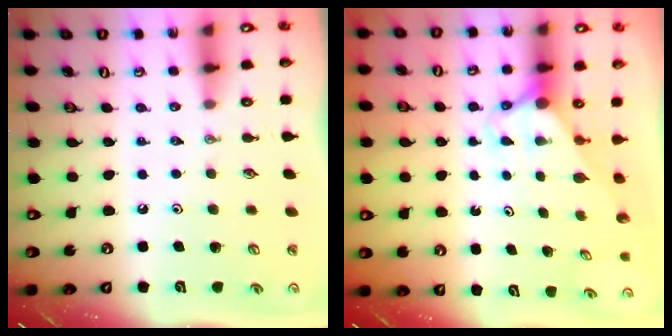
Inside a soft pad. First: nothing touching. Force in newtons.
{"total": 2.9, "press": 2.9, "slide": 0.0}